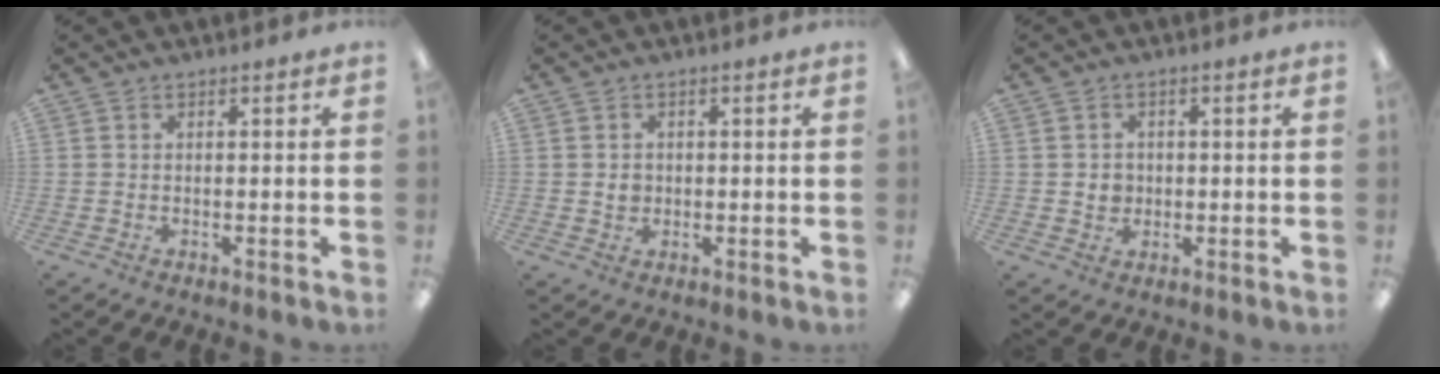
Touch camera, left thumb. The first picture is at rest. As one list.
[{"total": 2.1, "force": [0.1, 1.9, 1.0], "torque": [-0.012, 0.002, -0.002]}, {"total": 2.9, "force": [0.1, 2.8, 0.8], "torque": [-0.011, 0.002, -0.002]}]